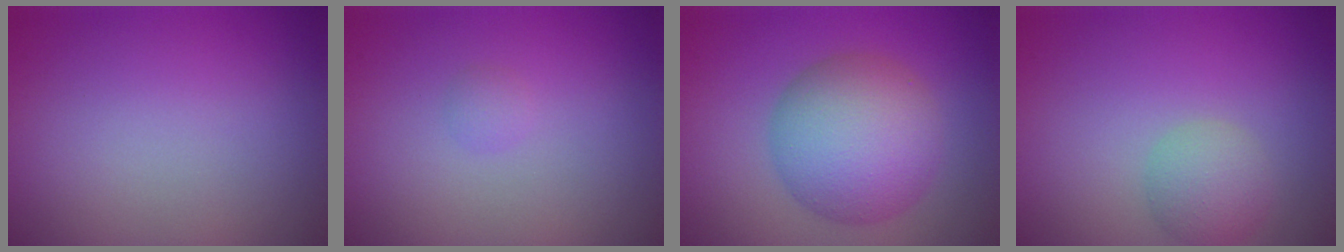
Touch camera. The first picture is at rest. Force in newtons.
{"total": 0.7, "press": 0.7, "slide": 0.0}
{"total": 8.0, "press": 8.0, "slide": 0.0}
{"total": 2.6, "press": 2.6, "slide": 0.1}